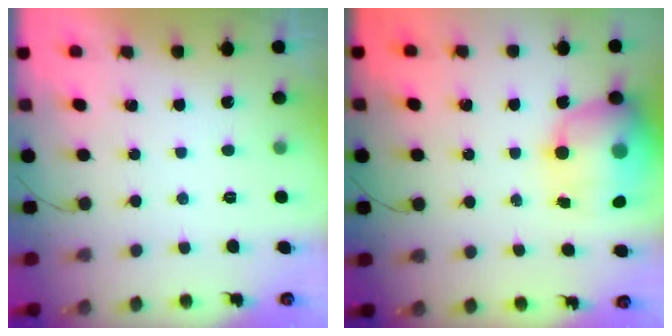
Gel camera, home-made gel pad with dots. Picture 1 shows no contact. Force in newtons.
{"total": 17.6, "press": 17.0, "slide": 4.5}